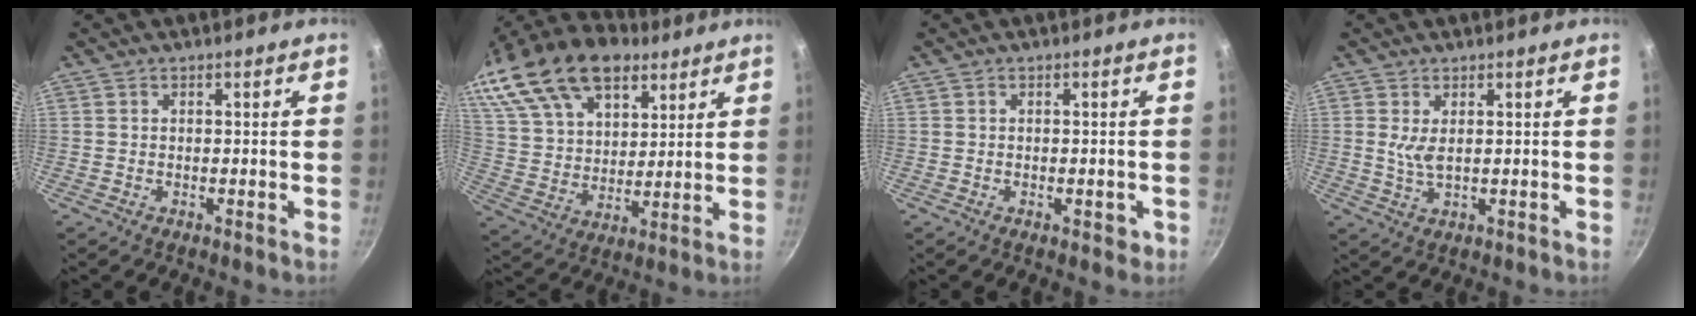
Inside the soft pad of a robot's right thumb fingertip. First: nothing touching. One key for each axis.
{"total": 26.5, "fx": 16.0, "fy": 14.9, "fz": 15.0, "tx": -0.296, "ty": -0.007, "tz": 0.287}
{"total": 2.4, "fx": -1.0, "fy": 1.2, "fz": 1.9, "tx": -0.013, "ty": 0.003, "tz": -0.014}
{"total": 3.0, "fx": 0.6, "fy": 1.2, "fz": 2.7, "tx": -0.053, "ty": -0.011, "tz": 0.016}